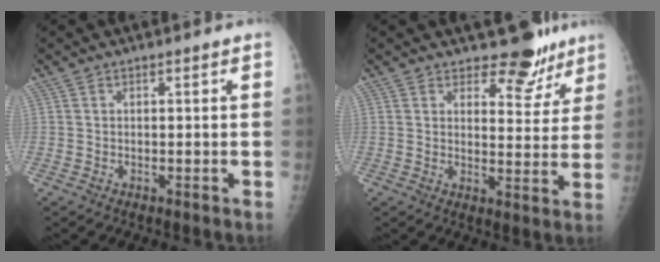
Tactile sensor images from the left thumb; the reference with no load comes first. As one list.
[{"total": 7.9, "force": [6.5, 3.9, 2.0], "torque": [0.007, -0.052, 0.082]}]